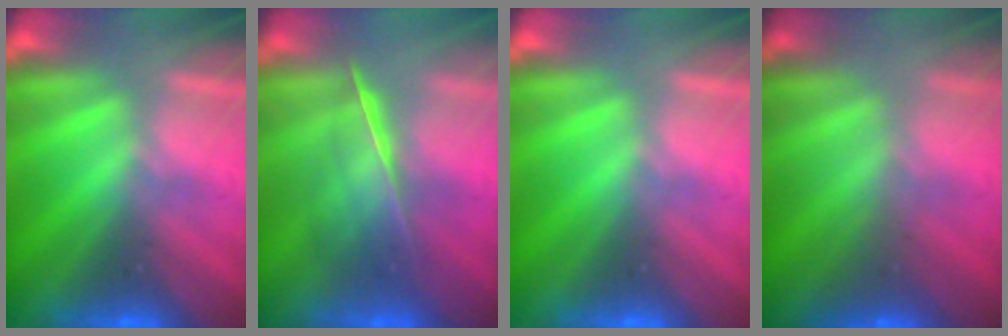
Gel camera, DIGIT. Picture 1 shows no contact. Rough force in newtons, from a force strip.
{"total": 2.1}
{"total": 0.0}
{"total": 2.4}